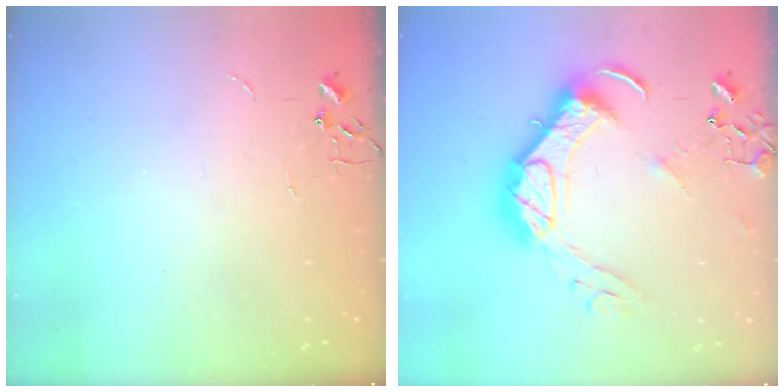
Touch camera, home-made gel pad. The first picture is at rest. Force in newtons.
{"total": 18.8, "press": 18.7, "slide": 2.0}